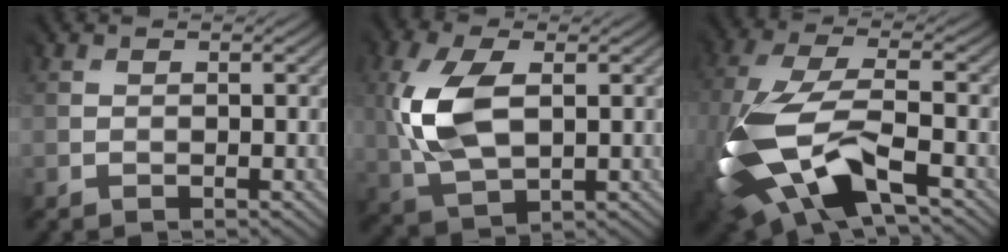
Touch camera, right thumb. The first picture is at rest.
{"total": 9.2, "force": [1.5, 5.3, 7.3], "torque": [-0.195, 0.010, 0.031]}
{"total": 14.3, "force": [-5.2, 6.2, 11.8], "torque": [-0.303, -0.024, -0.096]}